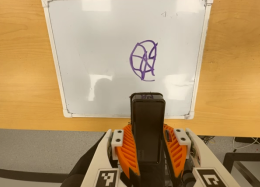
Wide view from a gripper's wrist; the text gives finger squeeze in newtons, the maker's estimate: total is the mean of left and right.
{"total": 11.1, "left": 8.3, "right": 13.9}